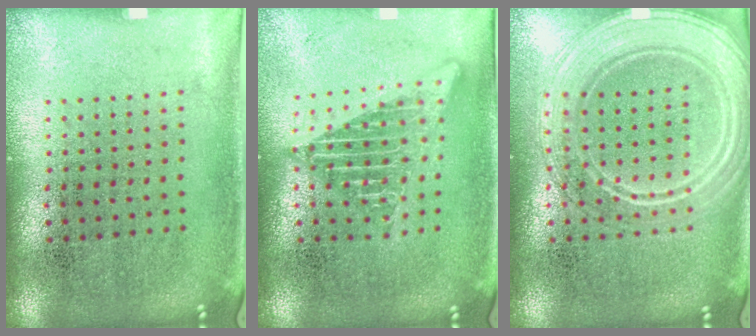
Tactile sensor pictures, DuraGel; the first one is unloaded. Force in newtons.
{"total": 2.5, "press": 2.5, "slide": 0.2}
{"total": 3.7, "press": 3.6, "slide": 0.6}